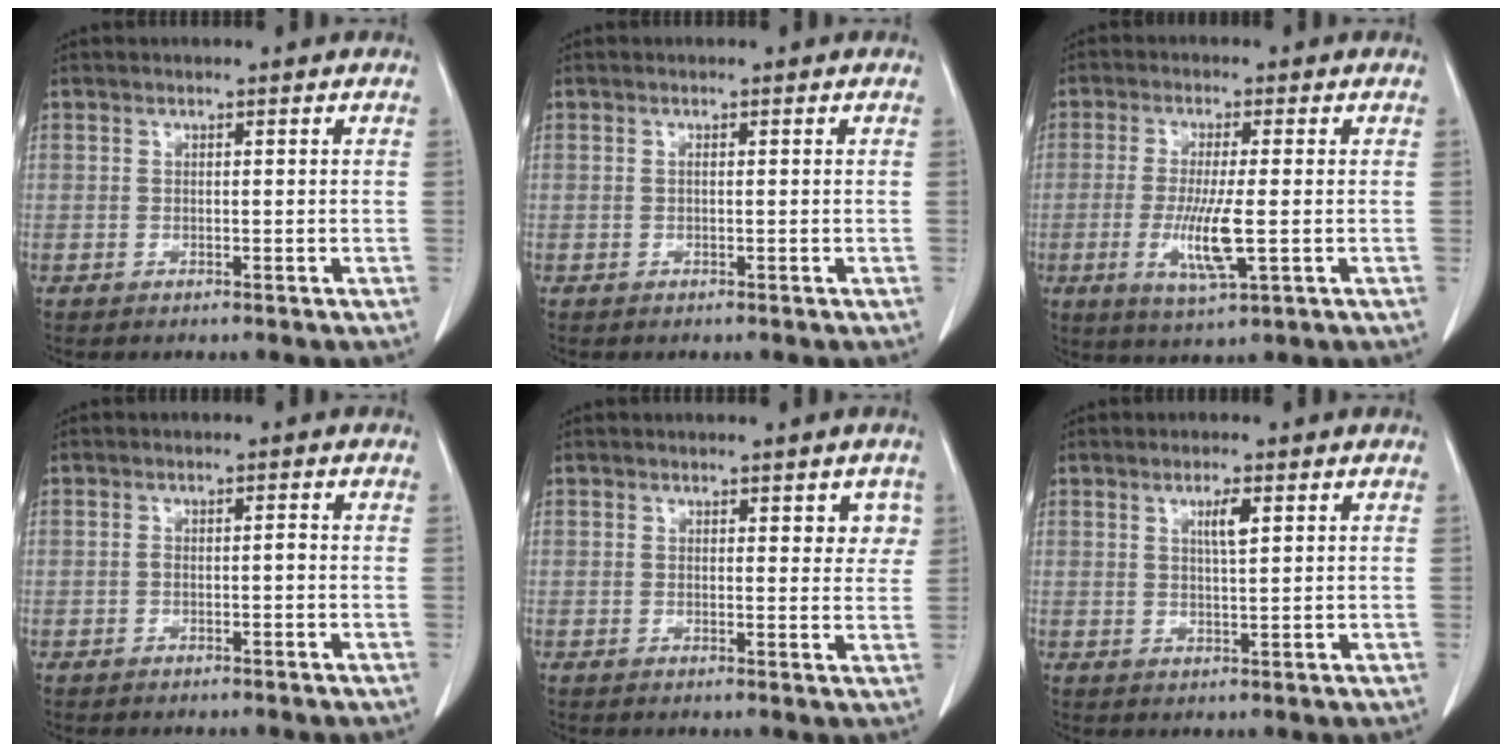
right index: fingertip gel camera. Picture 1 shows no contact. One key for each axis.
{"total": 0.0}
{"total": 7.6, "fx": -1.5, "fy": 0.7, "fz": 7.4, "tx": -0.146, "ty": -0.021, "tz": -0.027}
{"total": 1.1, "fx": -0.4, "fy": 0.3, "fz": 1.0, "tx": -0.016, "ty": 0.003, "tz": -0.008}
{"total": 3.2, "fx": 1.4, "fy": 1.5, "fz": 2.4, "tx": -0.018, "ty": -0.002, "tz": 0.014}
{"total": 2.9, "fx": 1.2, "fy": 0.3, "fz": 2.6, "tx": -0.045, "ty": -0.001, "tz": 0.020}